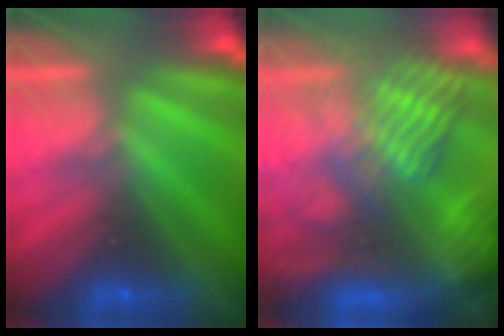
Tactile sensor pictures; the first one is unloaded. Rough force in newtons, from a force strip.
{"total": 9.5}